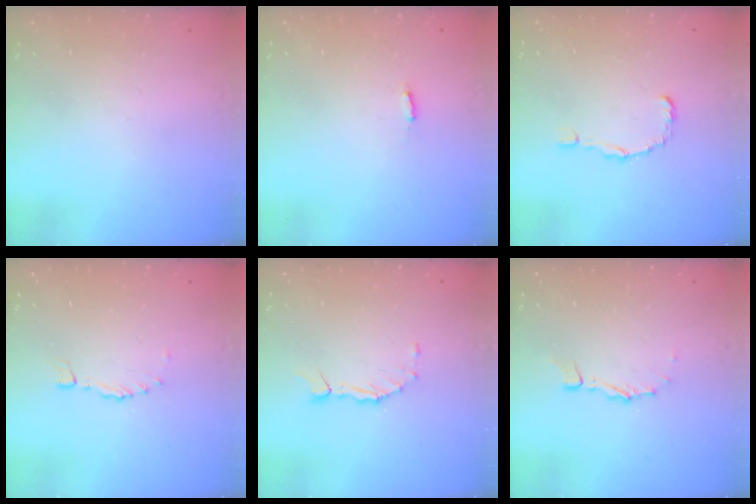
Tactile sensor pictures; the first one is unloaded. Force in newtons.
{"total": 3.0, "press": 2.9, "slide": 0.5}
{"total": 1.5, "press": 1.5, "slide": 0.0}
{"total": 0.0}
{"total": 1.6, "press": 1.5, "slide": 0.2}
{"total": 3.4, "press": 3.4, "slide": 0.3}